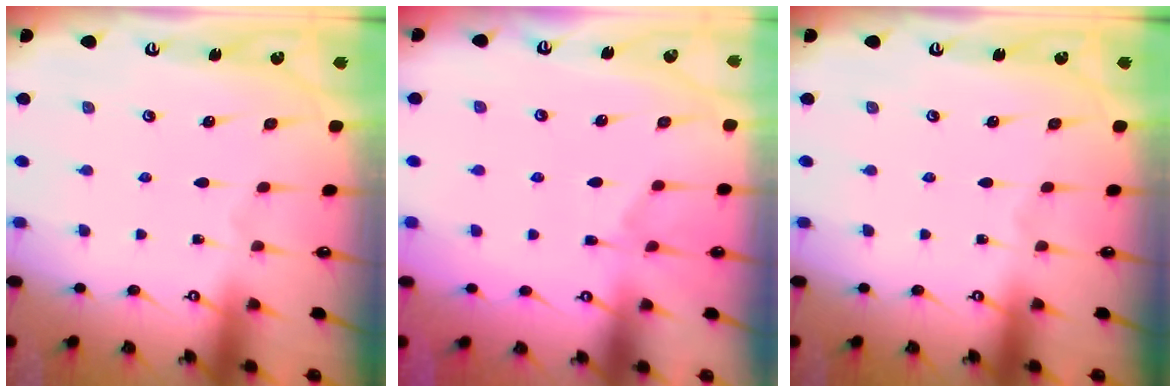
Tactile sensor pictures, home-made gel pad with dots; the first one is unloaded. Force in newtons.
{"total": 1.2, "press": 0.5, "slide": 1.1}
{"total": 0.0}